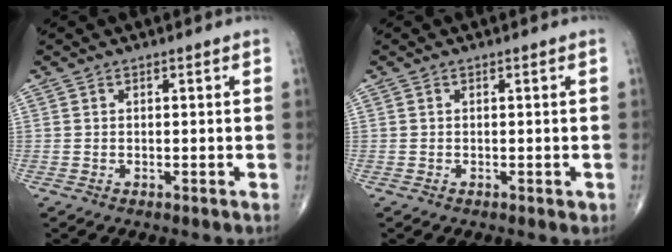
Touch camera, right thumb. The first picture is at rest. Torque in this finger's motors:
{"motor_torque": [-0.19, 0.01, -0.10, -0.14, 0.02]}